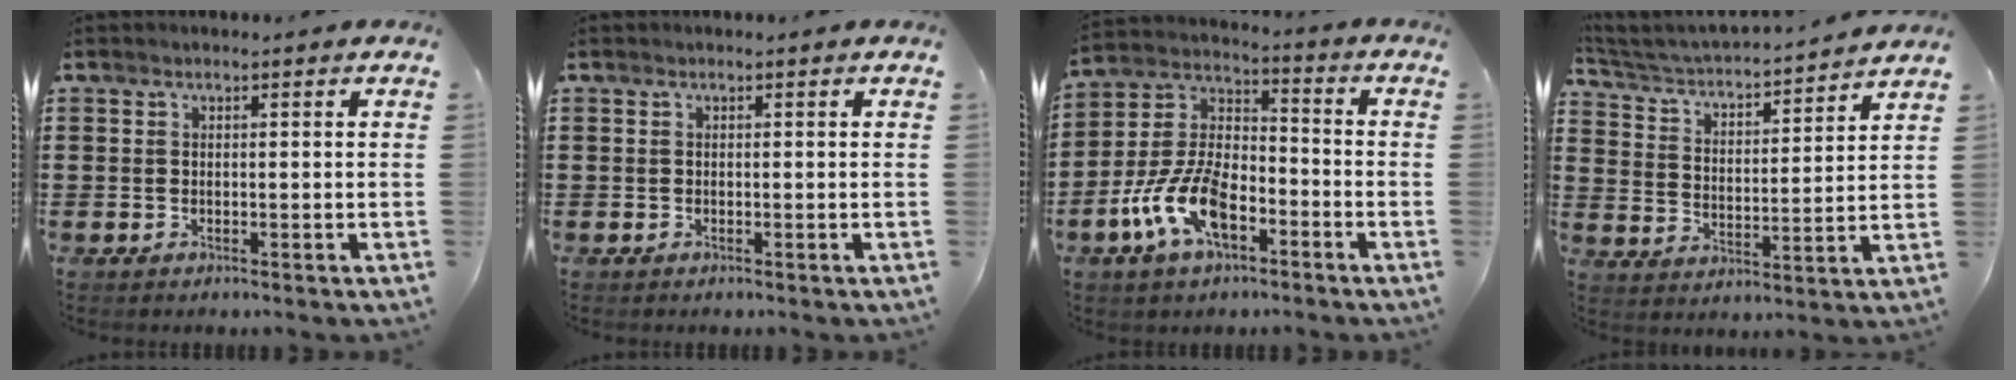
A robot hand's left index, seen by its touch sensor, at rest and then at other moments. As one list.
[{"total": 0.0}, {"total": 11.2, "force": [-6.1, 5.3, 7.8], "torque": [-0.196, 0.002, -0.123]}, {"total": 3.1, "force": [3.0, 0.3, 0.7], "torque": [-0.035, -0.029, 0.039]}]